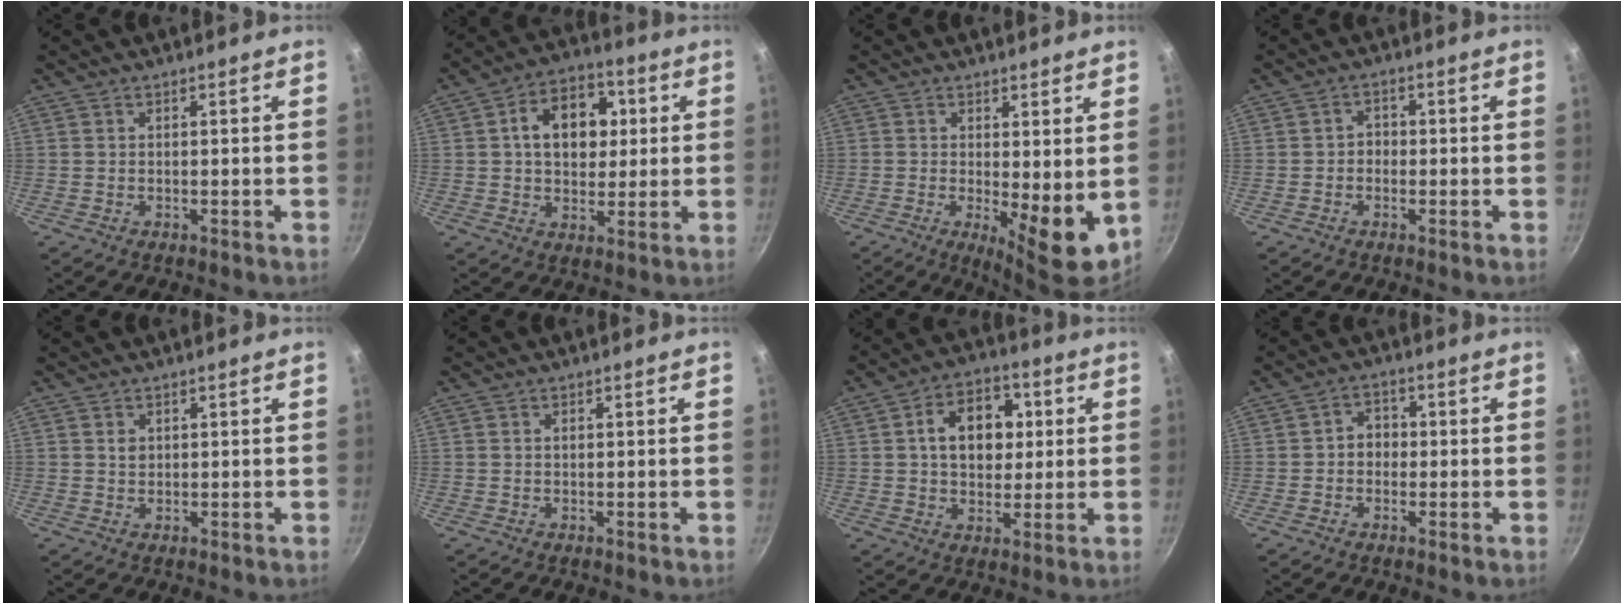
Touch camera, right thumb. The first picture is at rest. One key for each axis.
{"total": 13.4, "fx": 2.6, "fy": 9.6, "fz": 9.0, "tx": -0.098, "ty": 0.011, "tz": 0.030}
{"total": 8.5, "fx": 0.1, "fy": 2.9, "fz": 8.0, "tx": -0.100, "ty": -0.021, "tz": 0.009}
{"total": 2.3, "fx": -0.5, "fy": 1.9, "fz": 1.1, "tx": -0.004, "ty": 0.010, "tz": -0.012}
{"total": 1.5, "fx": 0.5, "fy": 1.2, "fz": 0.8, "tx": -0.011, "ty": 0.001, "tz": 0.009}
{"total": 0.7, "fx": 0.2, "fy": 0.5, "fz": 0.5, "tx": -0.008, "ty": 0.003, "tz": 0.004}
{"total": 12.8, "fx": 2.4, "fy": 9.1, "fz": 8.6, "tx": -0.093, "ty": 0.010, "tz": 0.028}
{"total": 4.2, "fx": -0.4, "fy": 3.5, "fz": 2.2, "tx": -0.008, "ty": 0.011, "tz": -0.012}